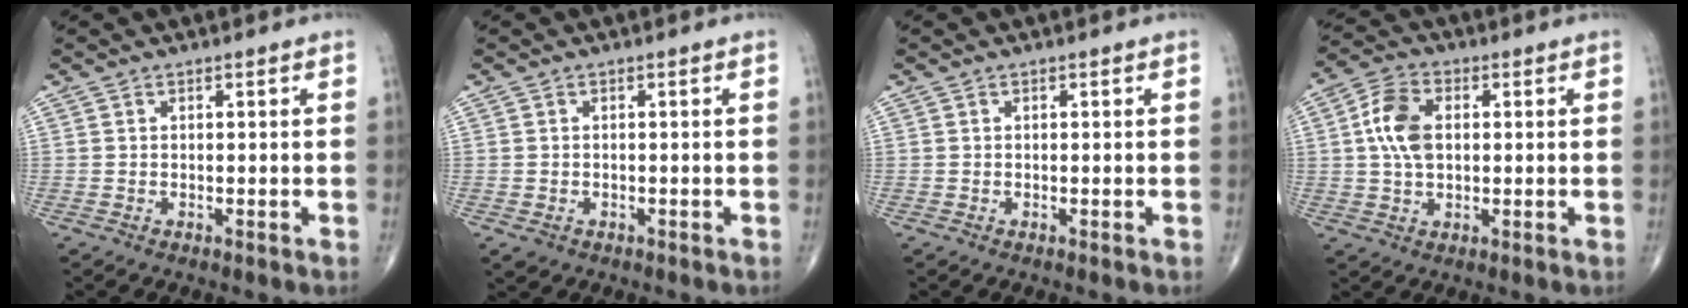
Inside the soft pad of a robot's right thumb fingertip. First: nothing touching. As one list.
[{"total": 1.5, "force": [-0.6, 1.3, 0.6], "torque": [-0.007, 0.000, -0.002]}, {"total": 0.0}, {"total": 8.6, "force": [1.1, 5.4, 6.6], "torque": [-0.123, 0.011, 0.017]}]